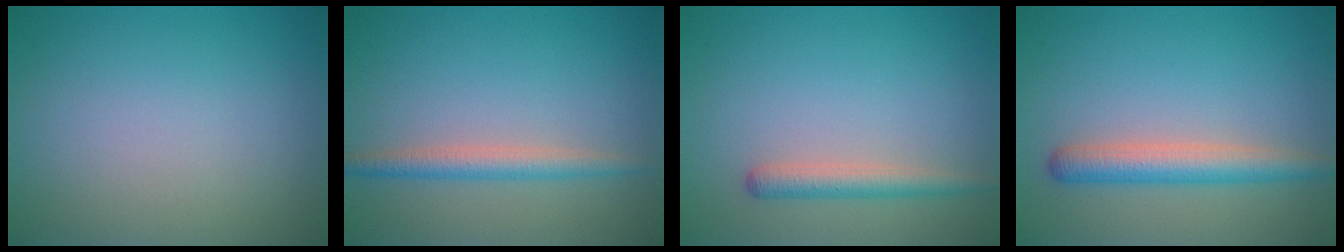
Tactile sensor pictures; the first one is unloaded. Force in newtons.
{"total": 2.4, "press": 2.4, "slide": 0.1}
{"total": 2.2, "press": 2.2, "slide": 0.1}
{"total": 3.6, "press": 3.6, "slide": 0.2}